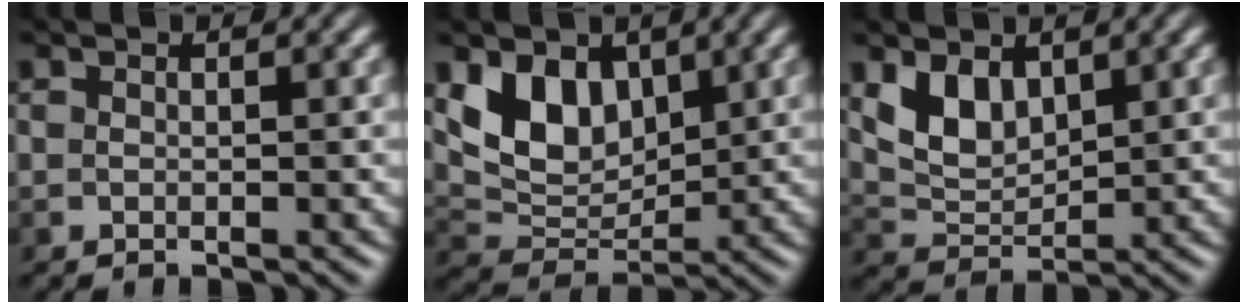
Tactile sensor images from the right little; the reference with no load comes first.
{"total": 5.3, "force": [2.4, 3.5, 3.2], "torque": [-0.061, -0.015, 0.045]}
{"total": 3.7, "force": [1.8, 2.2, 2.3], "torque": [-0.047, -0.009, 0.041]}